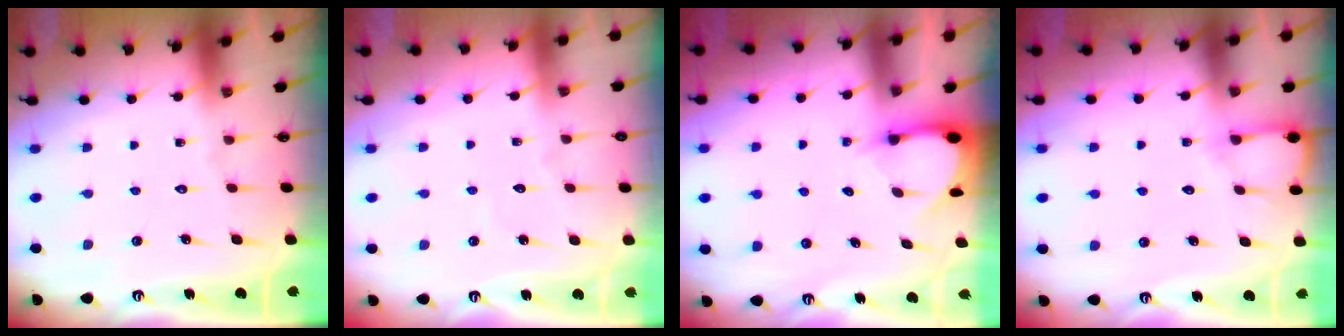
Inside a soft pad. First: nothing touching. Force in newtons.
{"total": 2.1, "press": 2.1, "slide": 0.2}
{"total": 2.8, "press": 2.8, "slide": 0.2}
{"total": 4.2, "press": 4.2, "slide": 0.5}